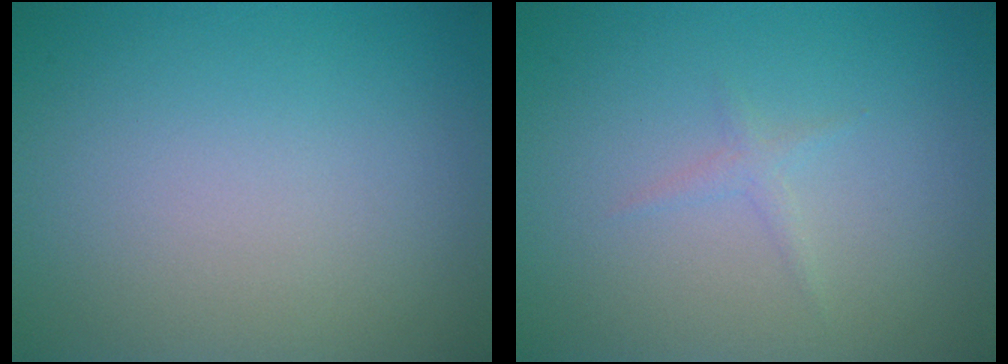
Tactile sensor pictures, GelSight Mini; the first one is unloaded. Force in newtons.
{"total": 0.8, "press": 0.8, "slide": 0.0}